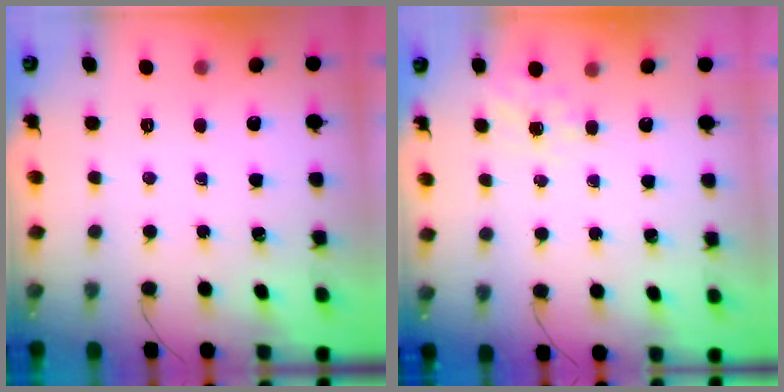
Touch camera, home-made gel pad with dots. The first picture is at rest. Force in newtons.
{"total": 5.1, "press": 4.9, "slide": 1.5}